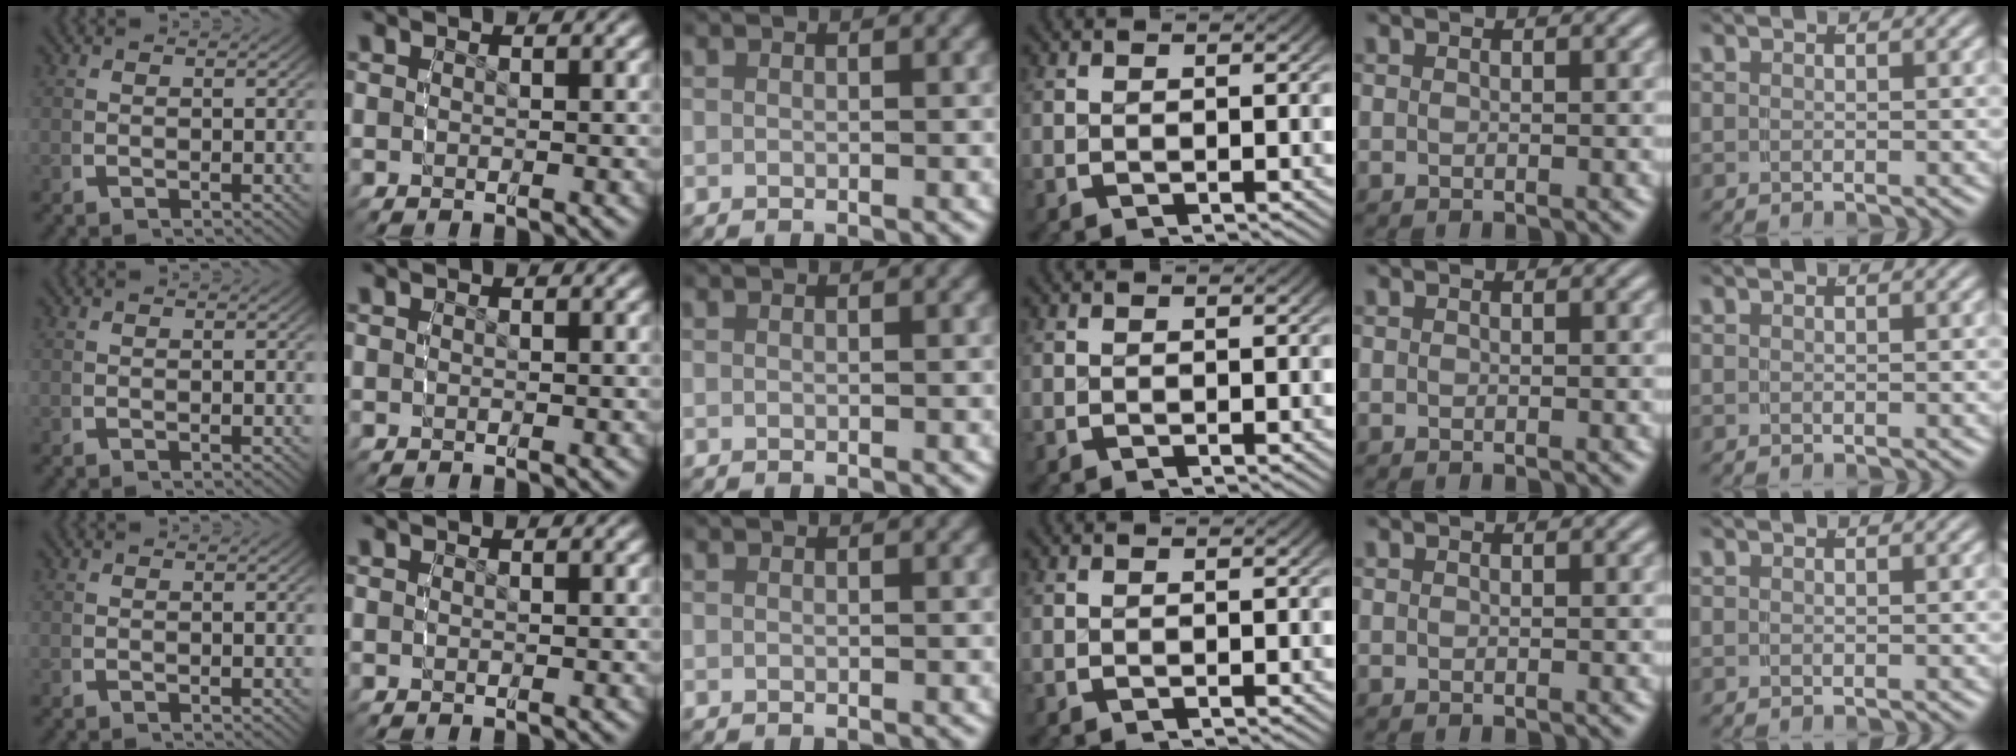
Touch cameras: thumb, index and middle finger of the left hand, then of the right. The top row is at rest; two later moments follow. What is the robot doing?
{"motion": "reach", "object": "shirt"}